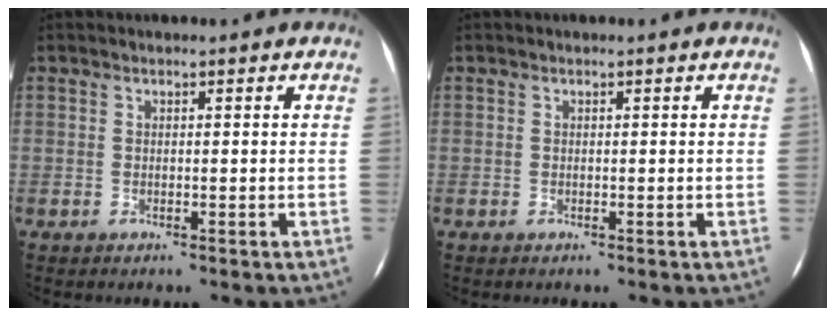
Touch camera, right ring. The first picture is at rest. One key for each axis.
{"total": 0.0}